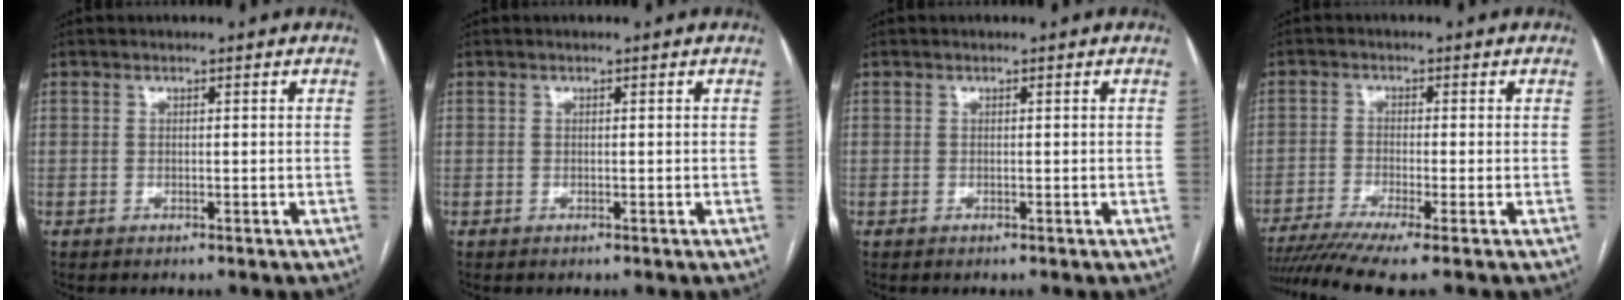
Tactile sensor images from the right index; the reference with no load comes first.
{"total": 0.0}
{"total": 0.0}
{"total": 9.7, "force": [-7.6, -0.9, 5.9], "torque": [-0.095, -0.015, -0.124]}